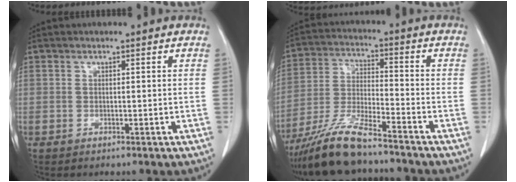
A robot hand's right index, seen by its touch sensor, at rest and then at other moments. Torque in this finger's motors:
{"motor_torque": [1.11, -1.03, 0.56, 0.16]}